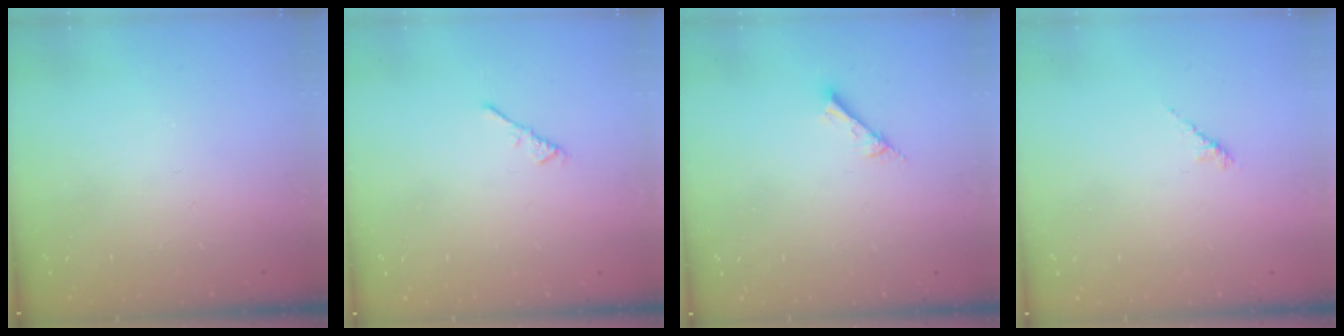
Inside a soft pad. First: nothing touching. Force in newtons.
{"total": 1.1, "press": 1.0, "slide": 0.4}
{"total": 2.6, "press": 2.6, "slide": 0.1}
{"total": 2.6, "press": 2.4, "slide": 0.7}